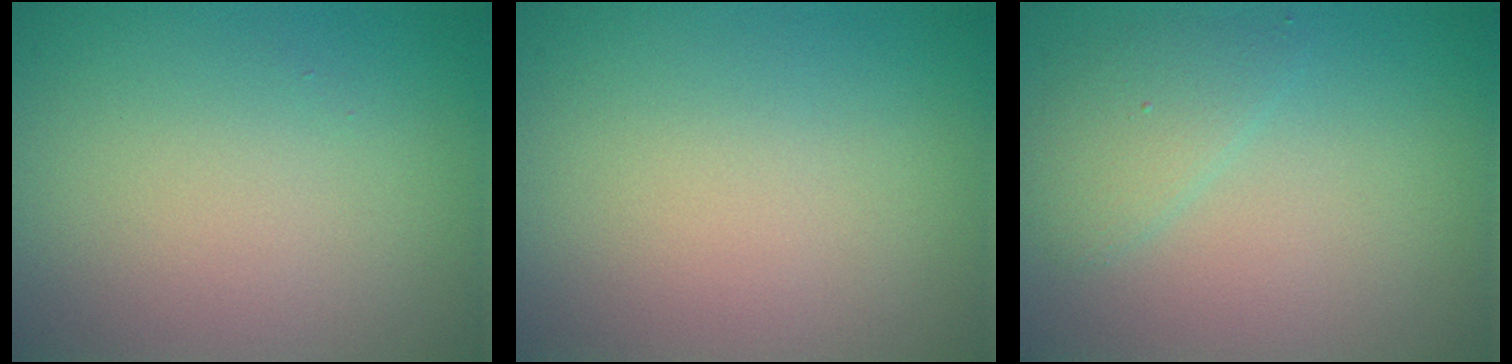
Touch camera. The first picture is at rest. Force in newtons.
{"total": 0.0}
{"total": 2.0, "press": 2.0, "slide": 0.2}